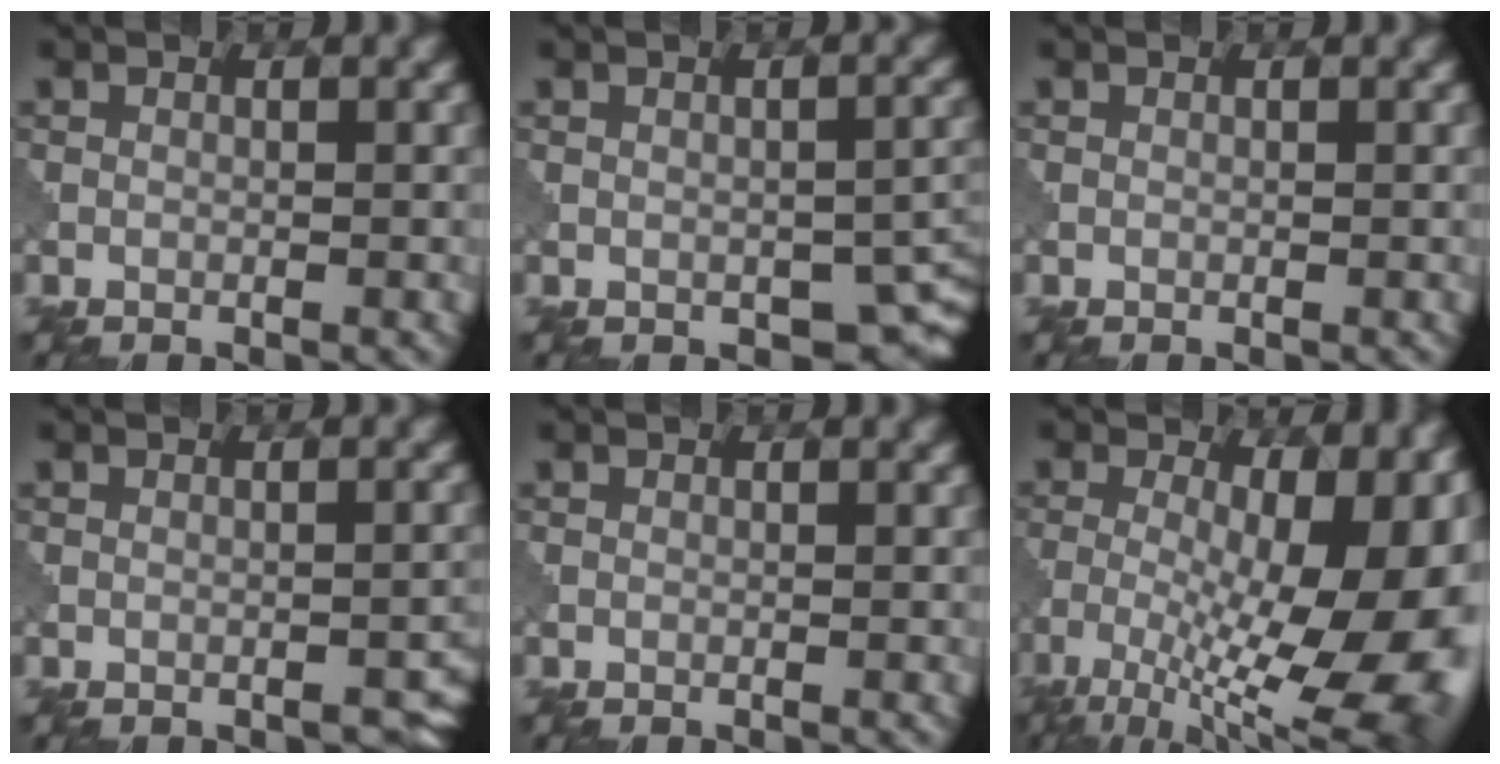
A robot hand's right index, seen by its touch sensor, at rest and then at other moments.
{"total": 4.1, "force": [-1.3, 2.6, 2.9], "torque": [-0.029, -0.017, -0.006]}
{"total": 0.0}
{"total": 1.9, "force": [-1.2, 0.9, 1.0], "torque": [-0.010, 0.004, -0.011]}
{"total": 0.0}
{"total": 16.3, "force": [-2.9, 7.0, 14.4], "torque": [-0.204, -0.017, -0.033]}